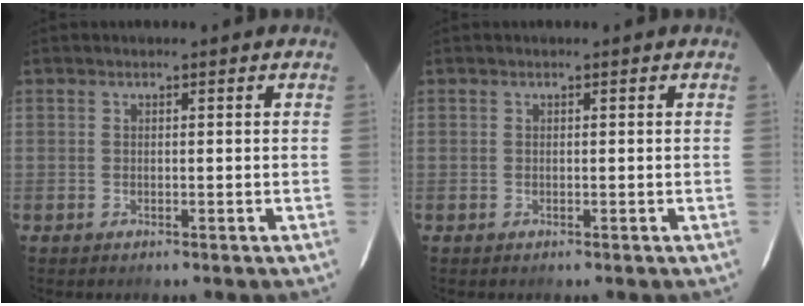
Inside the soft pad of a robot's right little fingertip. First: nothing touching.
{"total": 0.0}